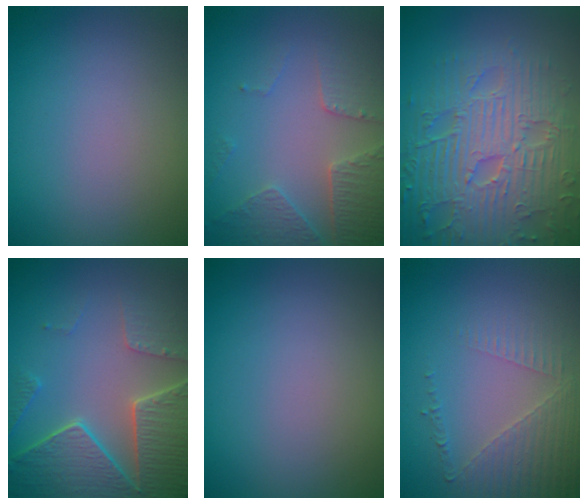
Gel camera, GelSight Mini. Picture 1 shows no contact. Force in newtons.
{"total": 4.5, "press": 3.3, "slide": 3.1}
{"total": 9.3, "press": 6.8, "slide": 6.3}
{"total": 7.7, "press": 5.9, "slide": 4.9}
{"total": 0.0}
{"total": 3.7, "press": 3.1, "slide": 2.0}